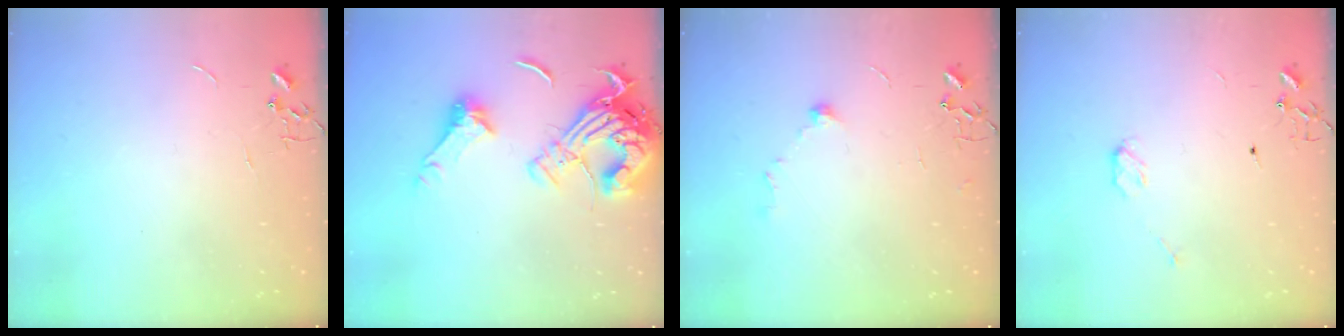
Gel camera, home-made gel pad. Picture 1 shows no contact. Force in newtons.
{"total": 20.6, "press": 20.5, "slide": 2.2}
{"total": 7.8, "press": 7.6, "slide": 1.5}
{"total": 4.0, "press": 3.9, "slide": 0.3}